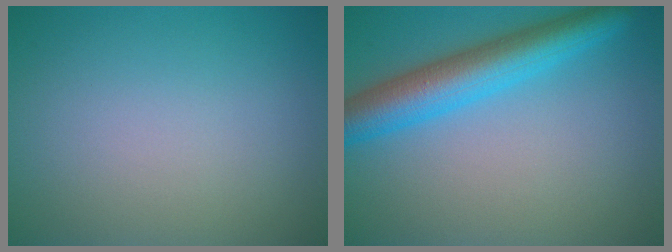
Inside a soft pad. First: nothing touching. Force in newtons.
{"total": 6.2, "press": 6.2, "slide": 0.2}